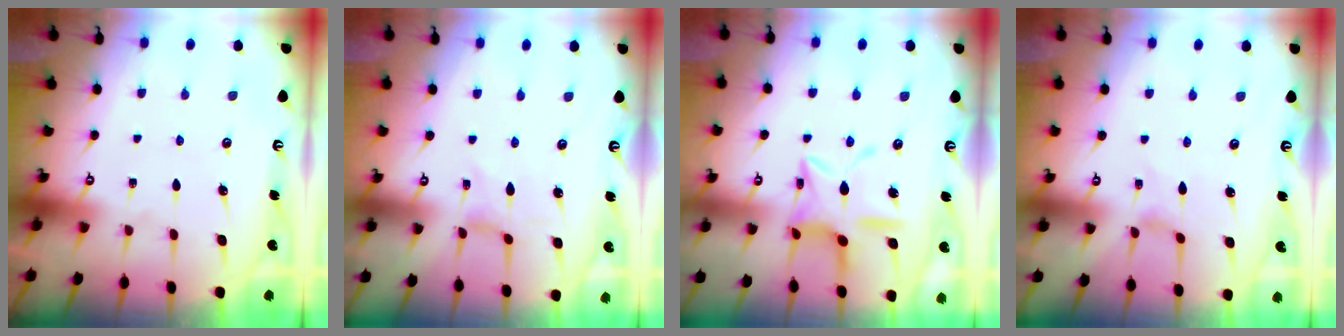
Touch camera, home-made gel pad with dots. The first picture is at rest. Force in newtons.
{"total": 0.0}
{"total": 12.6, "press": 12.6, "slide": 0.8}
{"total": 0.6, "press": 0.6, "slide": 0.2}